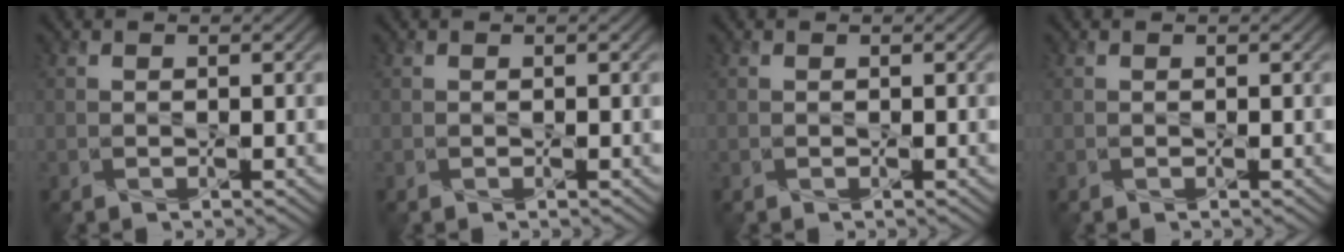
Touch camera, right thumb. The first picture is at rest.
{"total": 0.0}
{"total": 0.0}
{"total": 0.0}